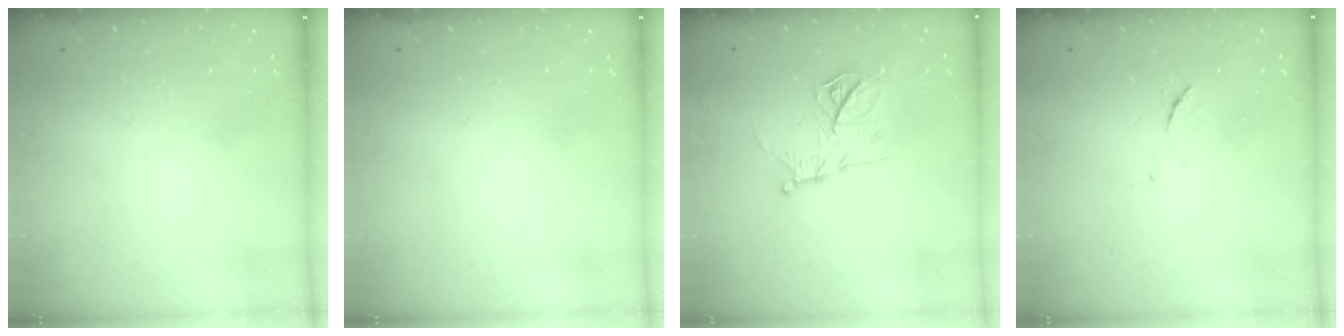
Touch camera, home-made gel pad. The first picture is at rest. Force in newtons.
{"total": 0.0}
{"total": 11.7, "press": 11.7, "slide": 0.4}
{"total": 5.5, "press": 5.4, "slide": 0.7}